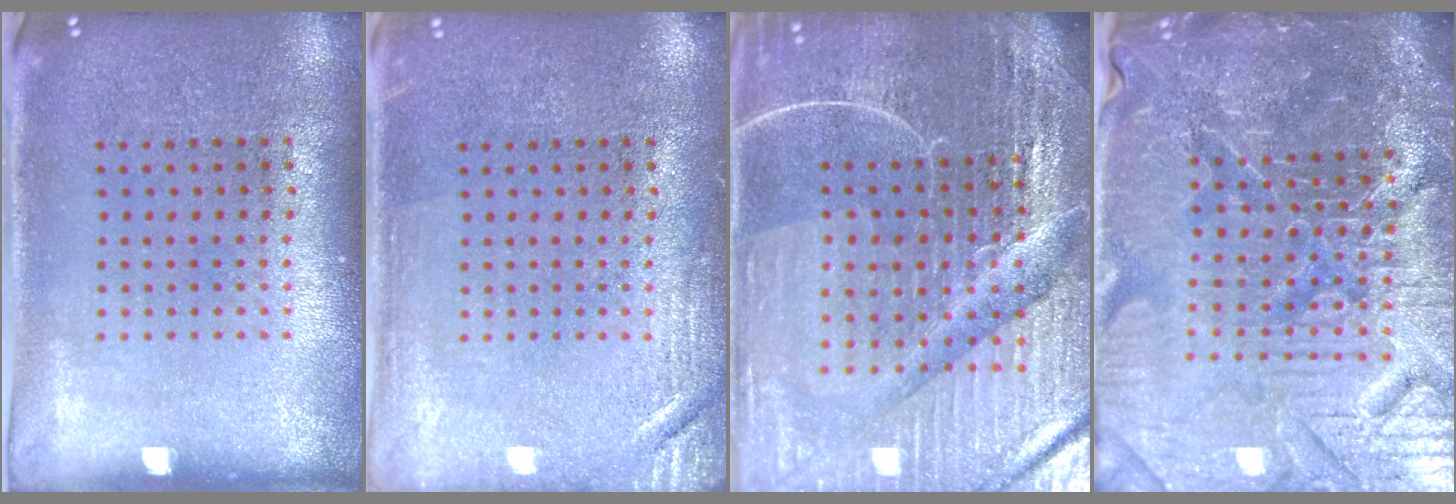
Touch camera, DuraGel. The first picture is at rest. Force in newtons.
{"total": 2.1, "press": 2.0, "slide": 0.4}
{"total": 6.3, "press": 5.7, "slide": 2.8}
{"total": 6.2, "press": 5.7, "slide": 2.5}